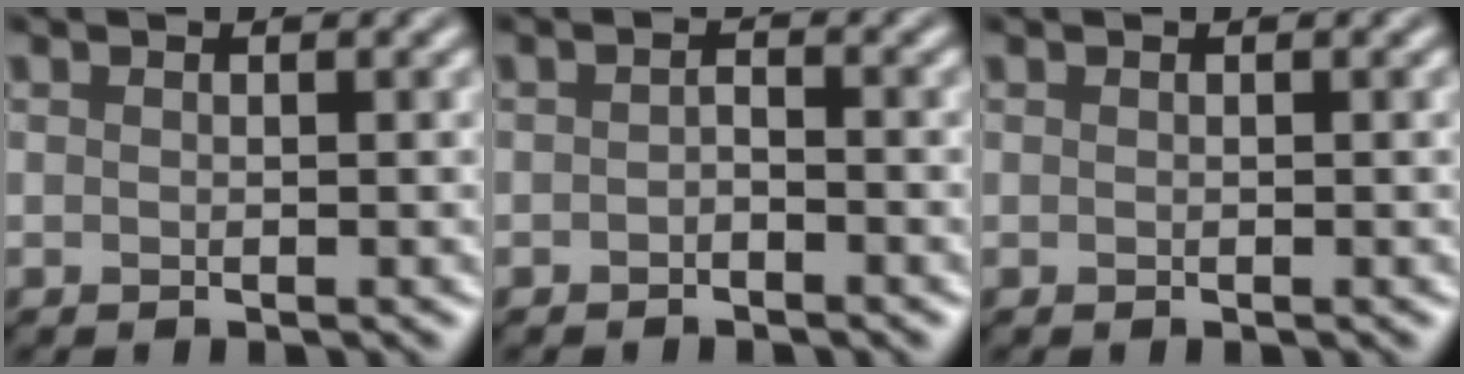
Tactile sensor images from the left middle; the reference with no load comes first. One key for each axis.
{"total": 0.9, "fx": -0.8, "fy": -0.3, "fz": -0.1, "tx": -0.011, "ty": 0.008, "tz": 0.002}
{"total": 0.0}